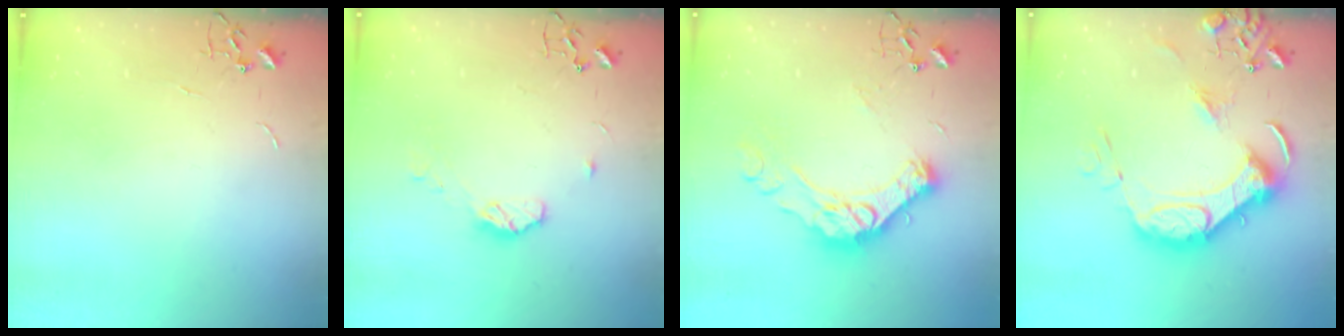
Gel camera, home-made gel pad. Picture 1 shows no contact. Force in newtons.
{"total": 7.4, "press": 7.4, "slide": 0.6}
{"total": 16.5, "press": 16.5, "slide": 1.2}
{"total": 19.5, "press": 19.4, "slide": 2.4}